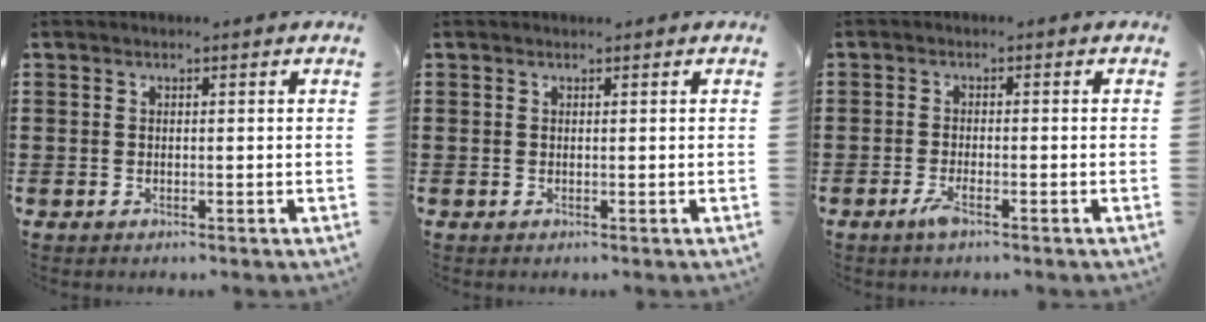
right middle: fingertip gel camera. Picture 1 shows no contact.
{"total": 0.0}
{"total": 2.4, "force": [-1.3, 0.4, 2.0], "torque": [-0.048, -0.007, -0.027]}